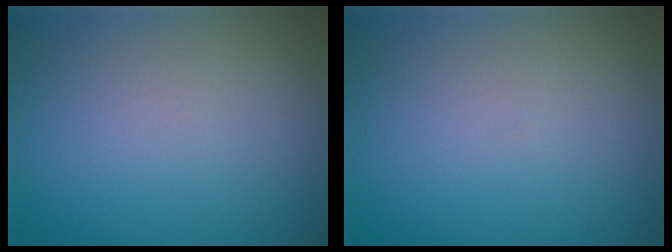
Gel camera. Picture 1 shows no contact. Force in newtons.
{"total": 0.0}